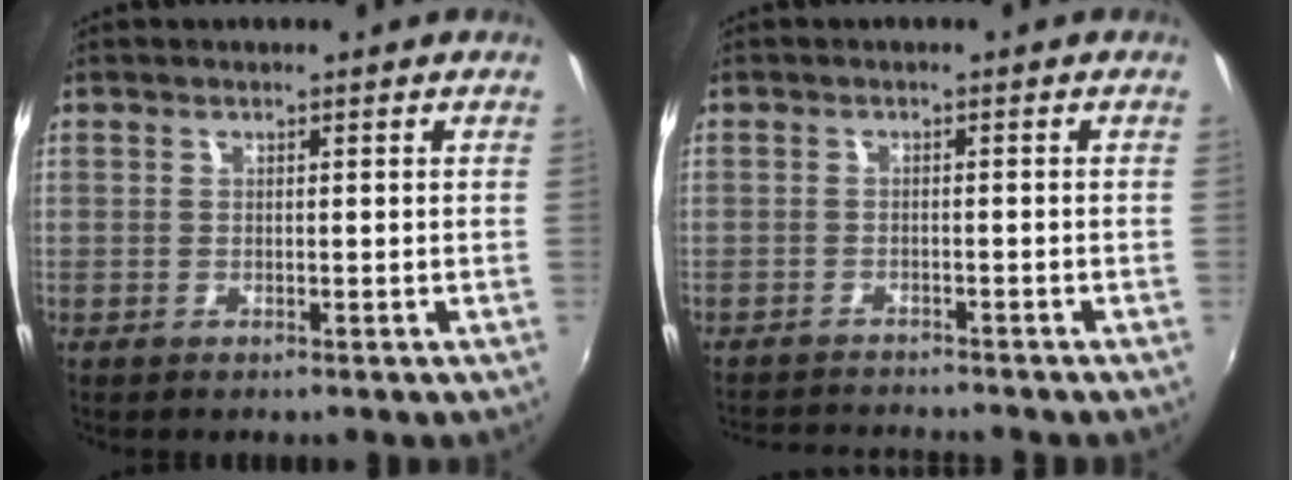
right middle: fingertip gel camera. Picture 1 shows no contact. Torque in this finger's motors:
{"motor_torque": [0.75, -0.99, 0.08, 0.06]}